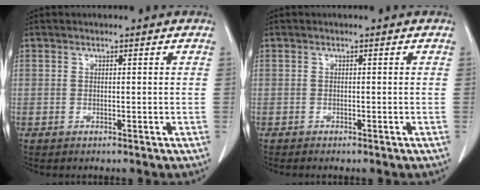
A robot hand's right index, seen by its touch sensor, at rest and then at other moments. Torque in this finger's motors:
{"motor_torque": [-0.06, -0.02, -0.13, -0.01]}